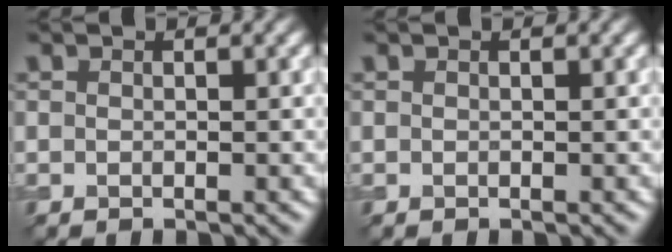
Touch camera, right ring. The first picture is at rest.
{"total": 0.0}